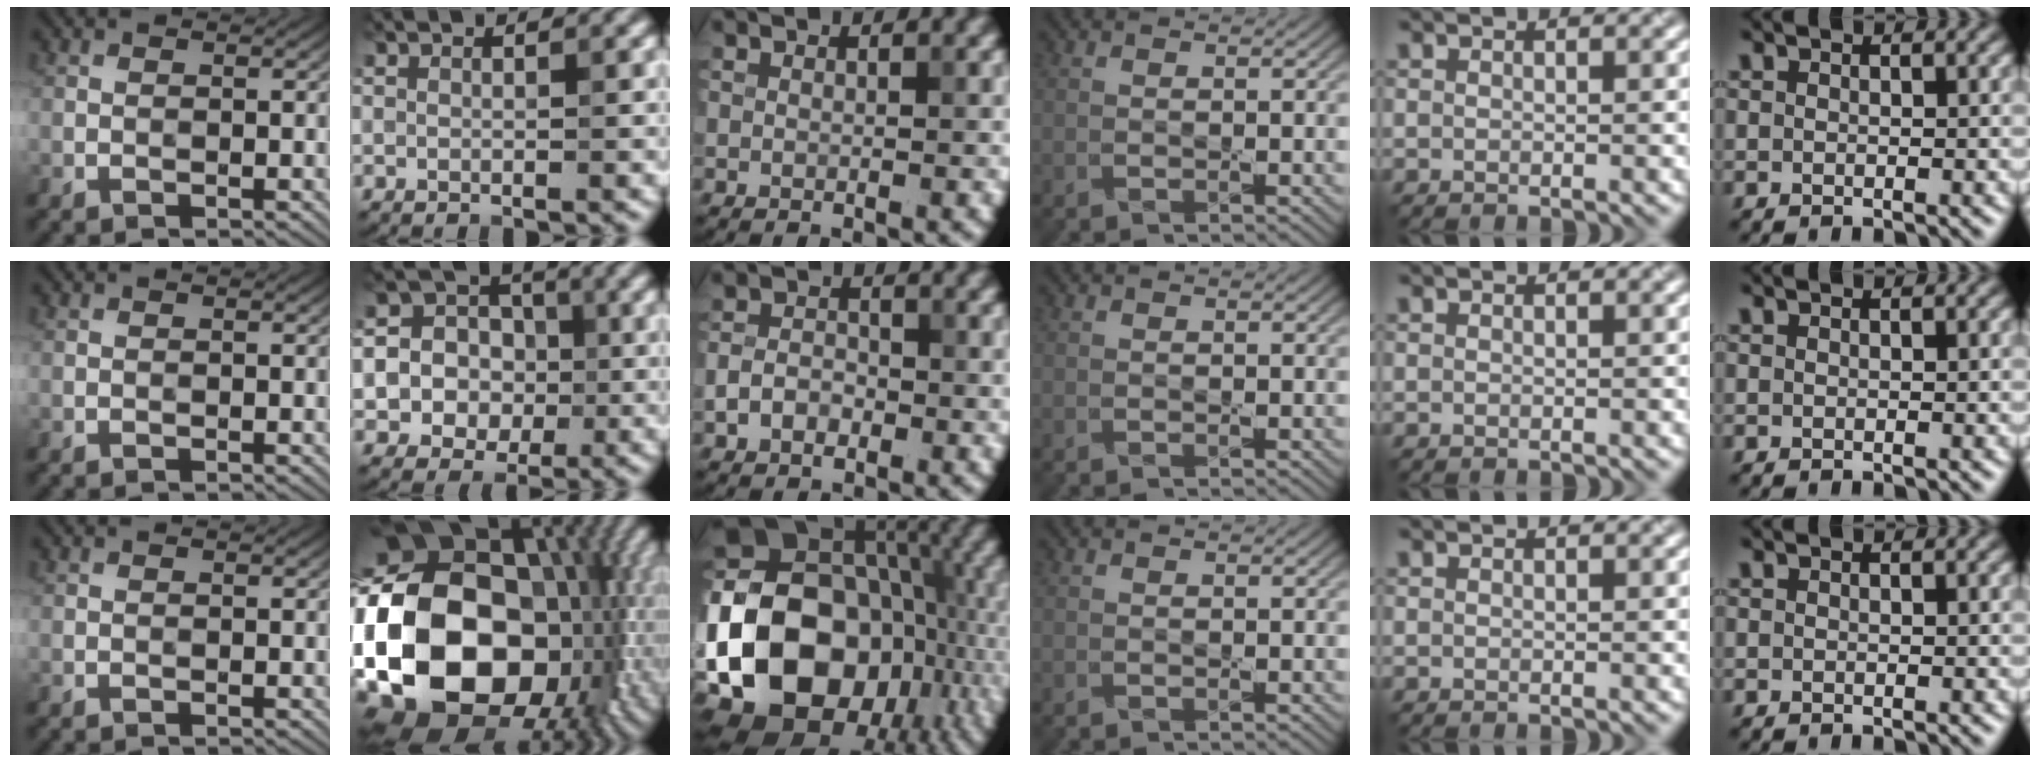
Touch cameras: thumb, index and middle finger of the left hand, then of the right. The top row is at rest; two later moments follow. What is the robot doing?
{"motion": "press", "object": "gel pad"}